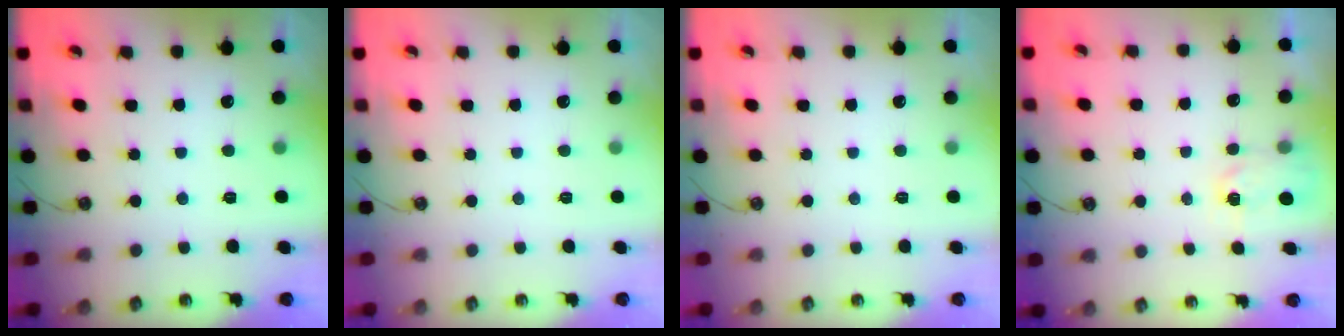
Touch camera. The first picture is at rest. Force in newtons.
{"total": 0.0}
{"total": 0.0}
{"total": 2.5, "press": 2.4, "slide": 0.4}